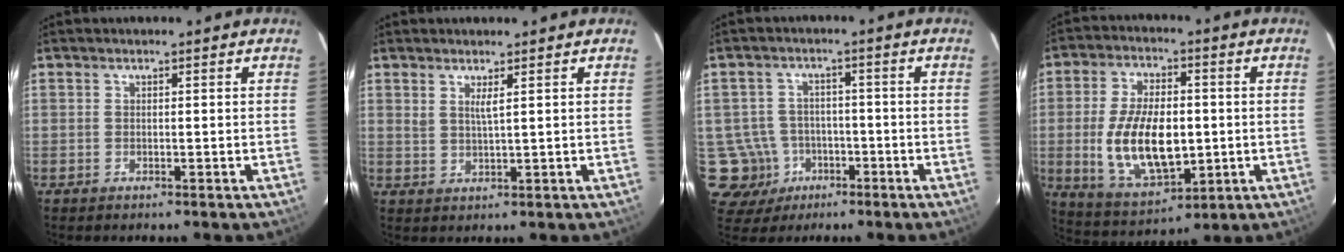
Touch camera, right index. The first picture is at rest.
{"total": 2.0, "force": [1.2, -0.1, 1.6], "torque": [-0.029, -0.003, 0.021]}
{"total": 8.4, "force": [-3.0, 7.8, 0.9], "torque": [-0.043, 0.025, -0.038]}
{"total": 15.6, "force": [-1.6, 7.8, 13.4], "torque": [-0.267, -0.010, -0.014]}